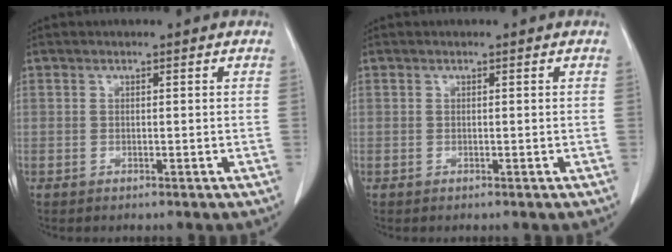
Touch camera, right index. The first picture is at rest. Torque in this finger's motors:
{"motor_torque": [0.00, 0.00, 0.00, 0.00]}